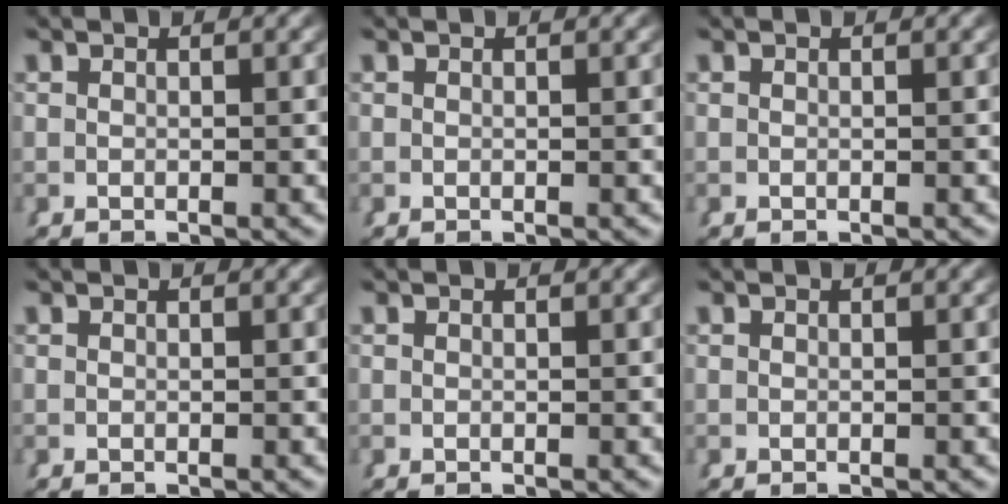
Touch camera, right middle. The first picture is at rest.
{"total": 0.0}
{"total": 0.0}
{"total": 0.0}
{"total": 0.0}
{"total": 0.0}